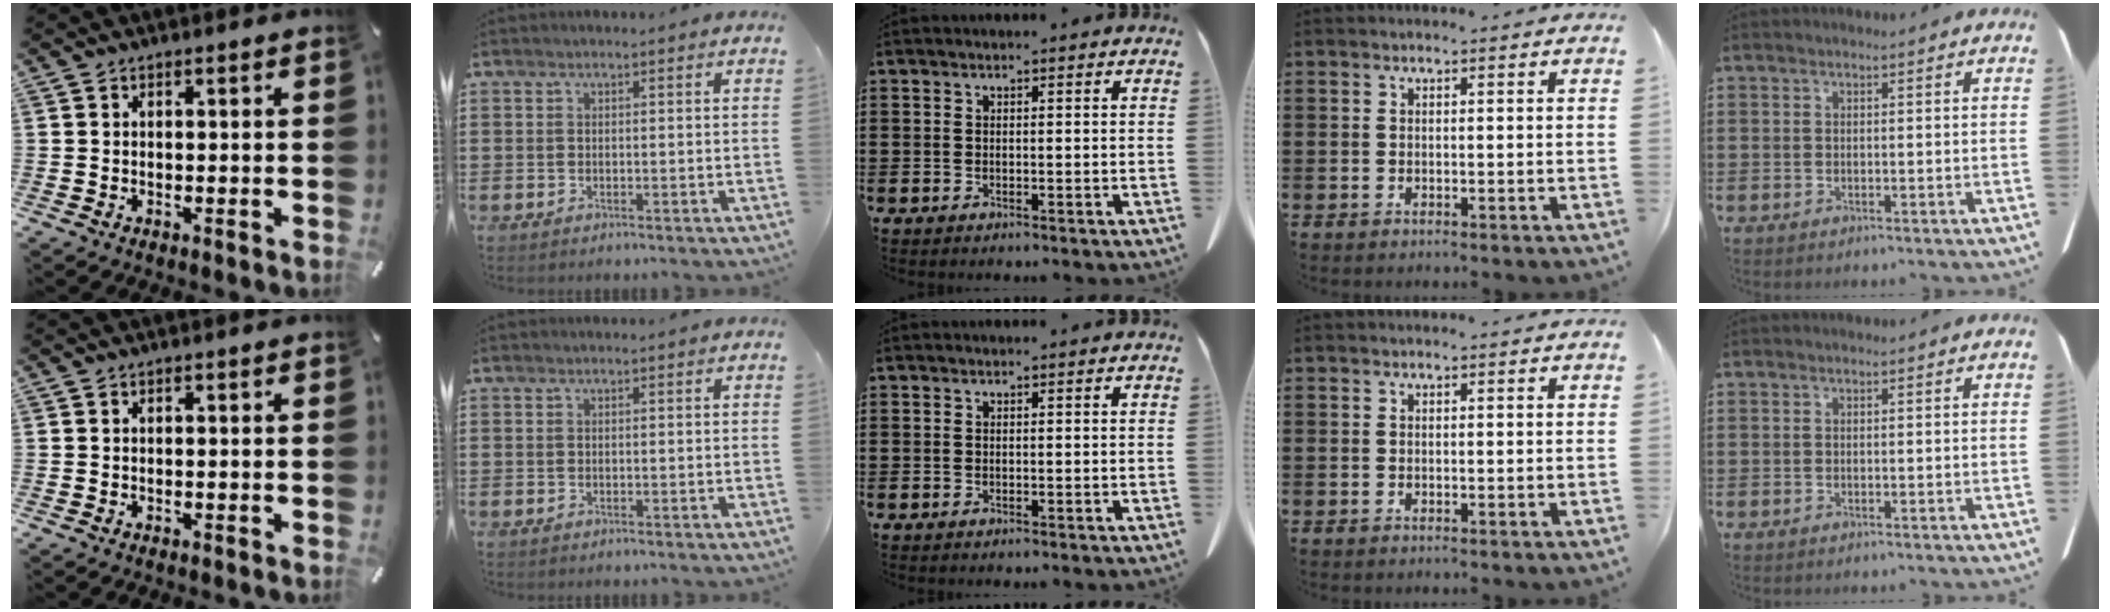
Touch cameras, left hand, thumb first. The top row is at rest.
{}